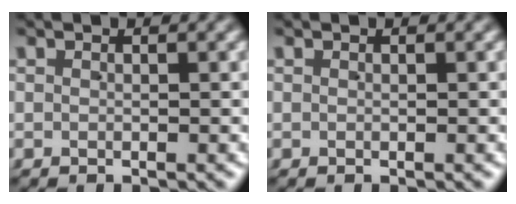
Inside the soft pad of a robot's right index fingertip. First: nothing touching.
{"total": 0.0}